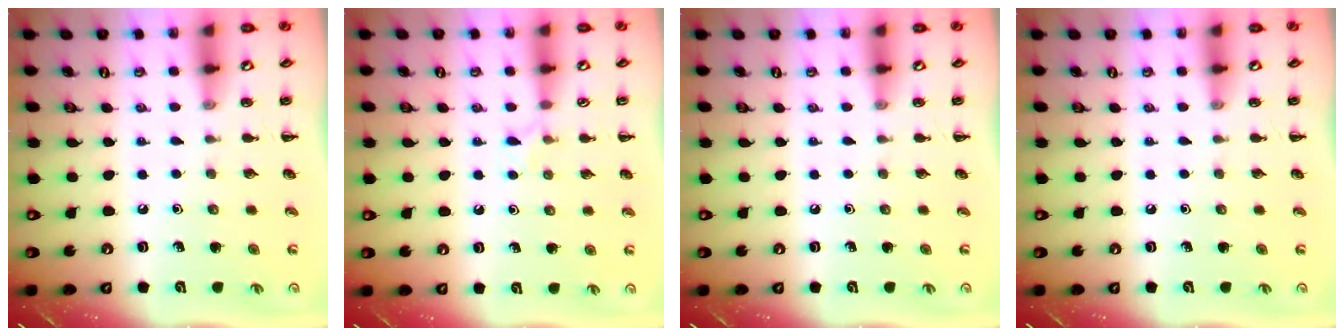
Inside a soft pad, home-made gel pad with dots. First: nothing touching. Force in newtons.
{"total": 5.0, "press": 4.8, "slide": 1.6}
{"total": 0.0}
{"total": 0.0}